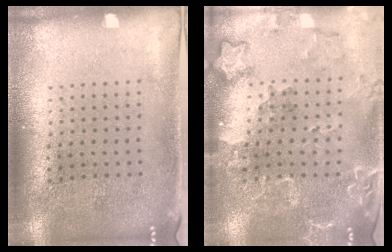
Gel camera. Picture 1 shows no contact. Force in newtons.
{"total": 2.0, "press": 1.9, "slide": 0.5}